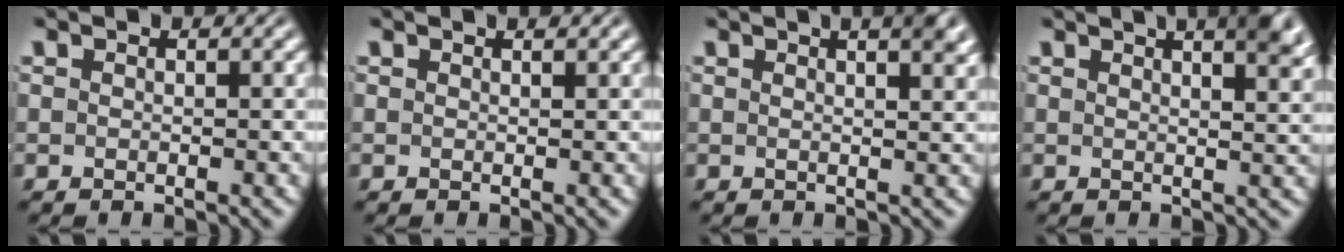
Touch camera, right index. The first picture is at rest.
{"total": 0.5, "force": [0.5, -0.2, 0.1], "torque": [0.001, -0.001, 0.009]}
{"total": 4.4, "force": [2.2, 0.7, 3.8], "torque": [-0.033, 0.009, 0.032]}
{"total": 7.6, "force": [4.3, 2.1, 5.9], "torque": [-0.054, 0.017, 0.059]}